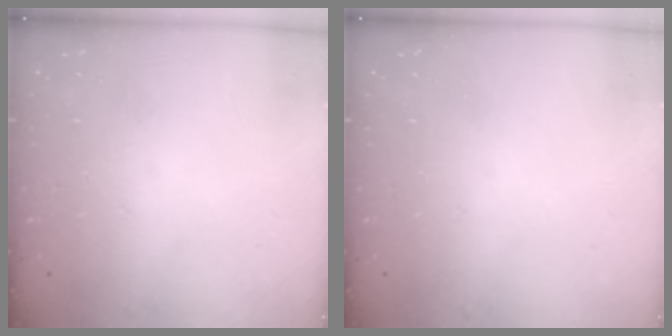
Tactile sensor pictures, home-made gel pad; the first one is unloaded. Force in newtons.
{"total": 0.0}